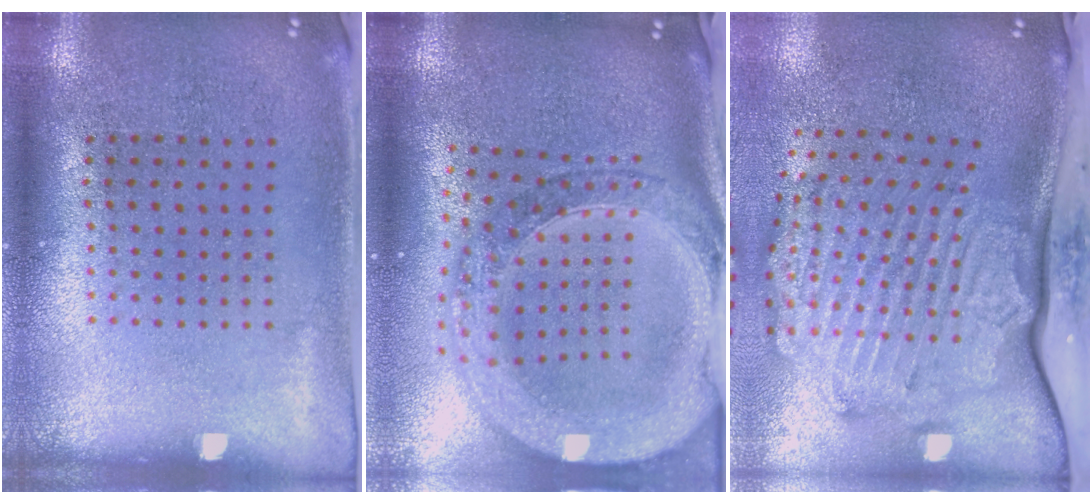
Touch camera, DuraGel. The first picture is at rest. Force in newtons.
{"total": 2.8, "press": 2.3, "slide": 1.6}
{"total": 3.6, "press": 2.5, "slide": 2.5}